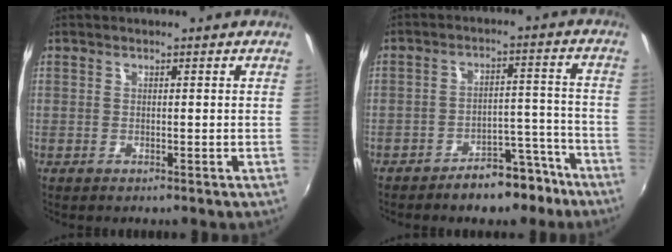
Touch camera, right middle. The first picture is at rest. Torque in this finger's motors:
{"motor_torque": [0.93, -1.21, 0.03, 0.04]}